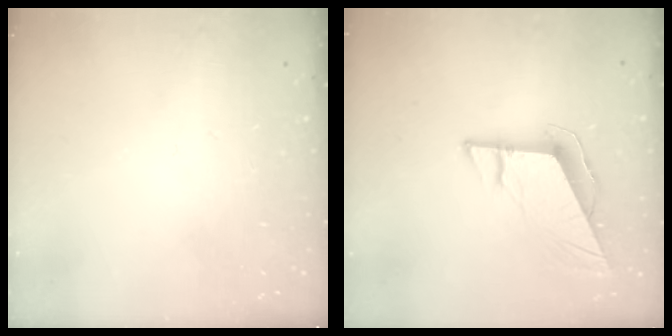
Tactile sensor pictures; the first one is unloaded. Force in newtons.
{"total": 9.3, "press": 9.2, "slide": 1.3}